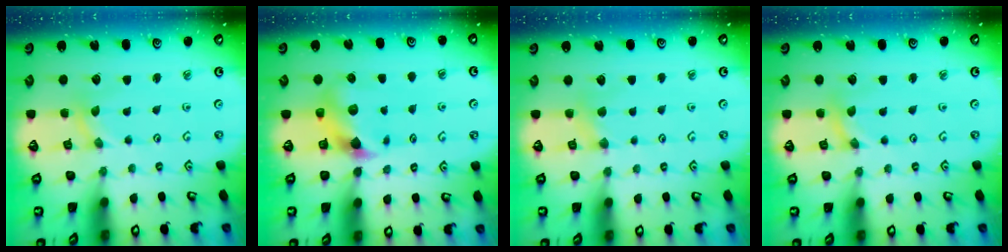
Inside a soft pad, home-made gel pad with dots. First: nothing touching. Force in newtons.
{"total": 7.3, "press": 7.3, "slide": 0.6}
{"total": 3.1, "press": 3.0, "slide": 0.5}
{"total": 0.0}